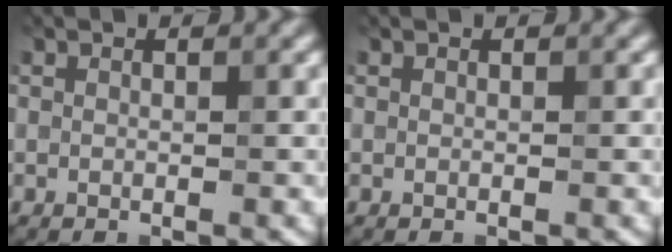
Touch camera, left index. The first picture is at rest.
{"total": 0.0}